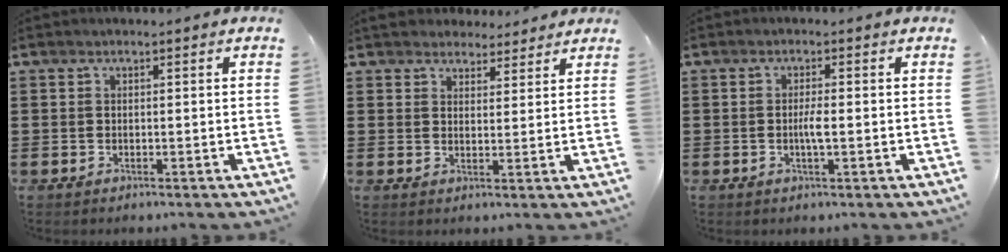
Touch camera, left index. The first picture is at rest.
{"total": 3.6, "force": [3.4, 1.3, 0.0], "torque": [-0.013, -0.002, 0.066]}
{"total": 2.4, "force": [-0.3, 0.3, 2.4], "torque": [-0.052, -0.004, -0.009]}